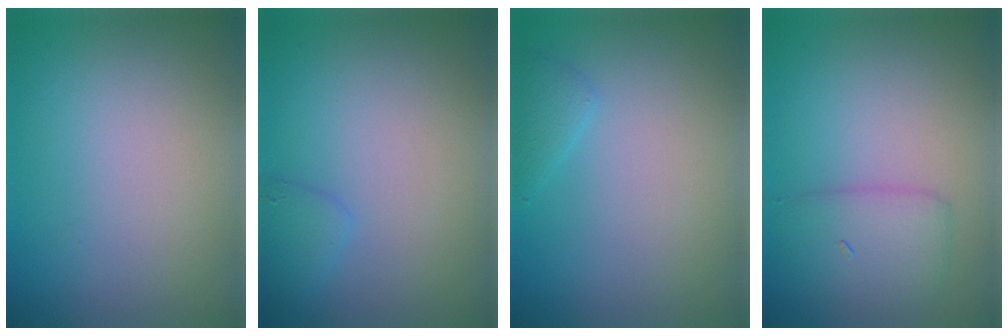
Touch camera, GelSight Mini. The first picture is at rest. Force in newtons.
{"total": 1.3, "press": 1.3, "slide": 0.1}
{"total": 1.1, "press": 1.1, "slide": 0.1}
{"total": 2.9, "press": 2.9, "slide": 0.1}